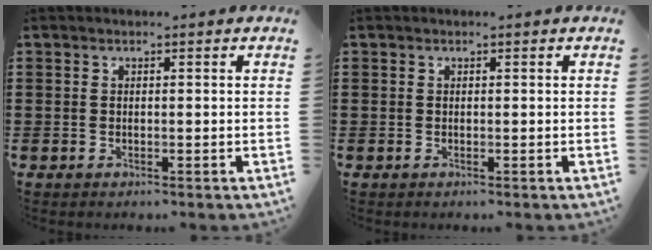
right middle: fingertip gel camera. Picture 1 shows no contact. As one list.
[{"total": 0.0}]